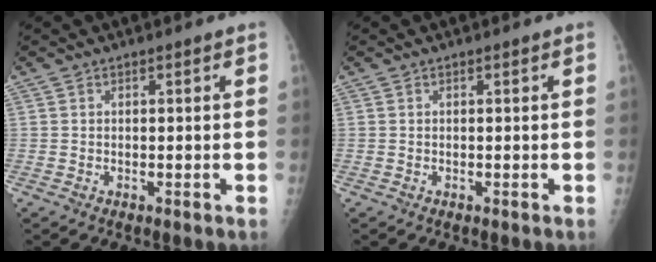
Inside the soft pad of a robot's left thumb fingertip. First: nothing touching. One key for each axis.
{"total": 0.0}